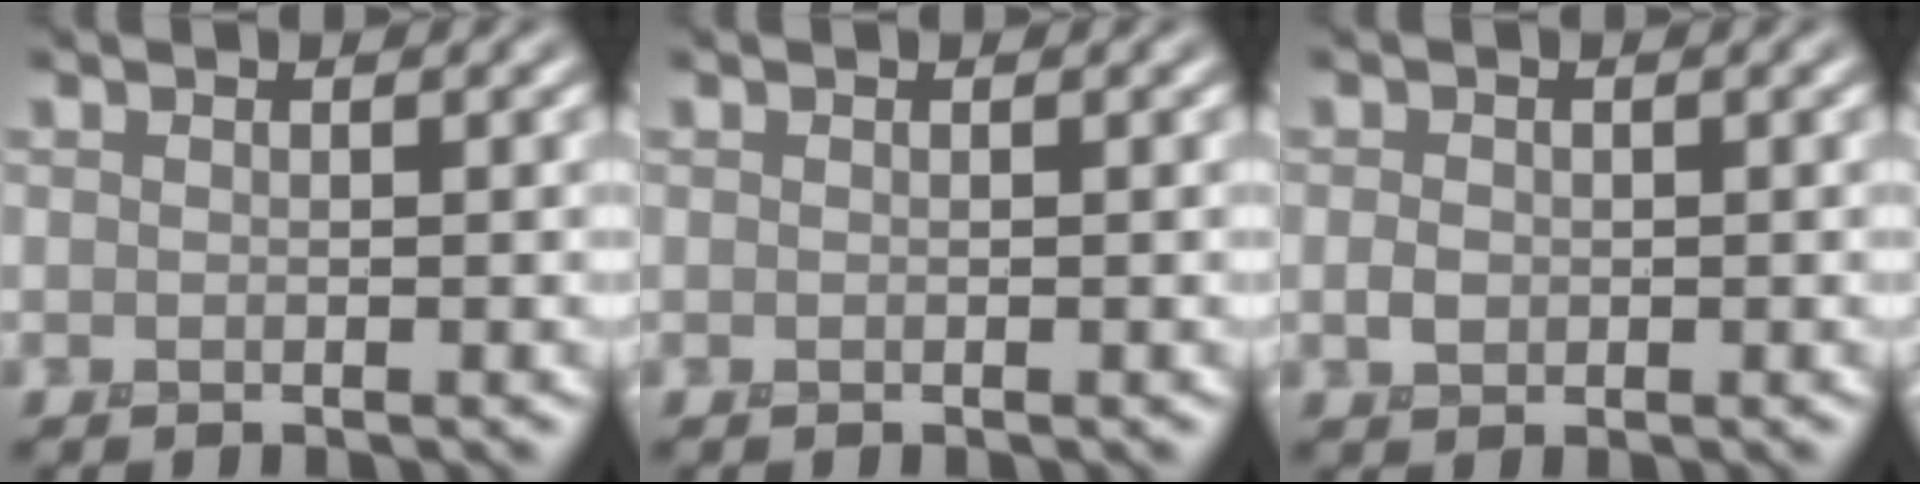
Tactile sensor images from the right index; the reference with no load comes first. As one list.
[{"total": 0.0}, {"total": 1.0, "force": [0.0, 0.9, 0.5], "torque": [-0.011, 0.001, -0.006]}]